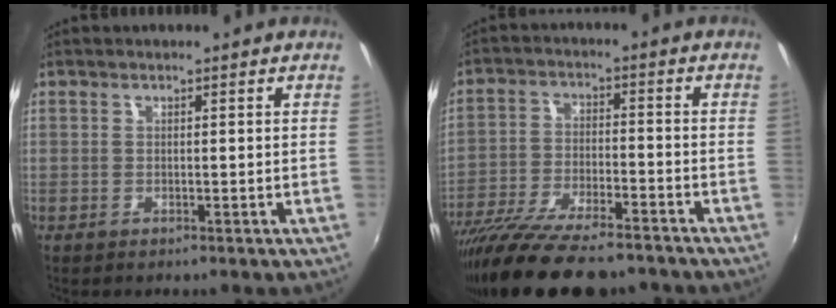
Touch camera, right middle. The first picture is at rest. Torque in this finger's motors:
{"motor_torque": [1.08, -1.07, 0.38, 0.21]}